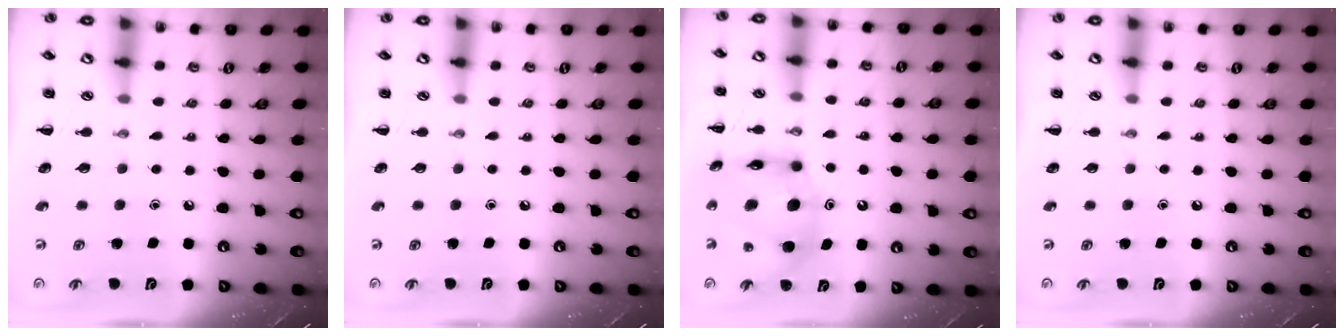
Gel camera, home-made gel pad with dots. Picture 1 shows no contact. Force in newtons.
{"total": 0.0}
{"total": 13.7, "press": 13.1, "slide": 3.9}
{"total": 0.0}